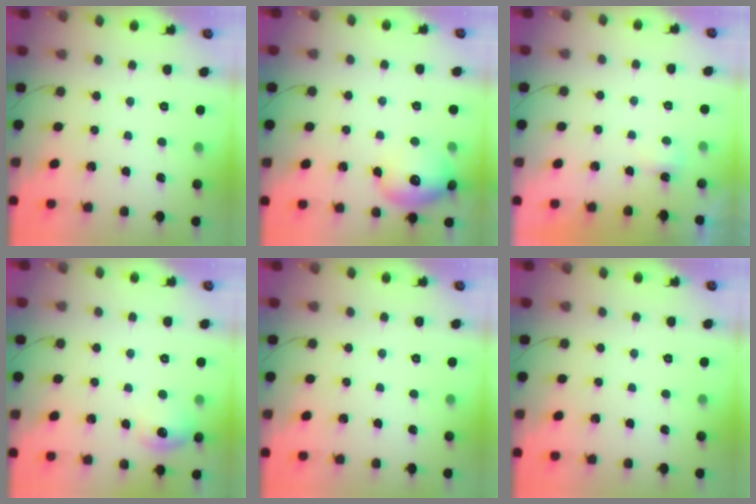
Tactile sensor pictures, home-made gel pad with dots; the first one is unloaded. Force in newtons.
{"total": 15.6, "press": 15.5, "slide": 1.5}
{"total": 2.4, "press": 2.3, "slide": 0.5}
{"total": 8.5, "press": 8.4, "slide": 1.4}
{"total": 0.0}
{"total": 0.0}